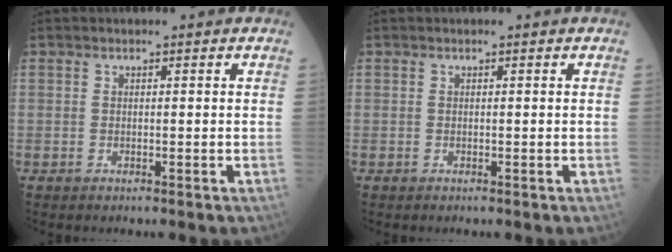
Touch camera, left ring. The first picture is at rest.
{"total": 0.0}